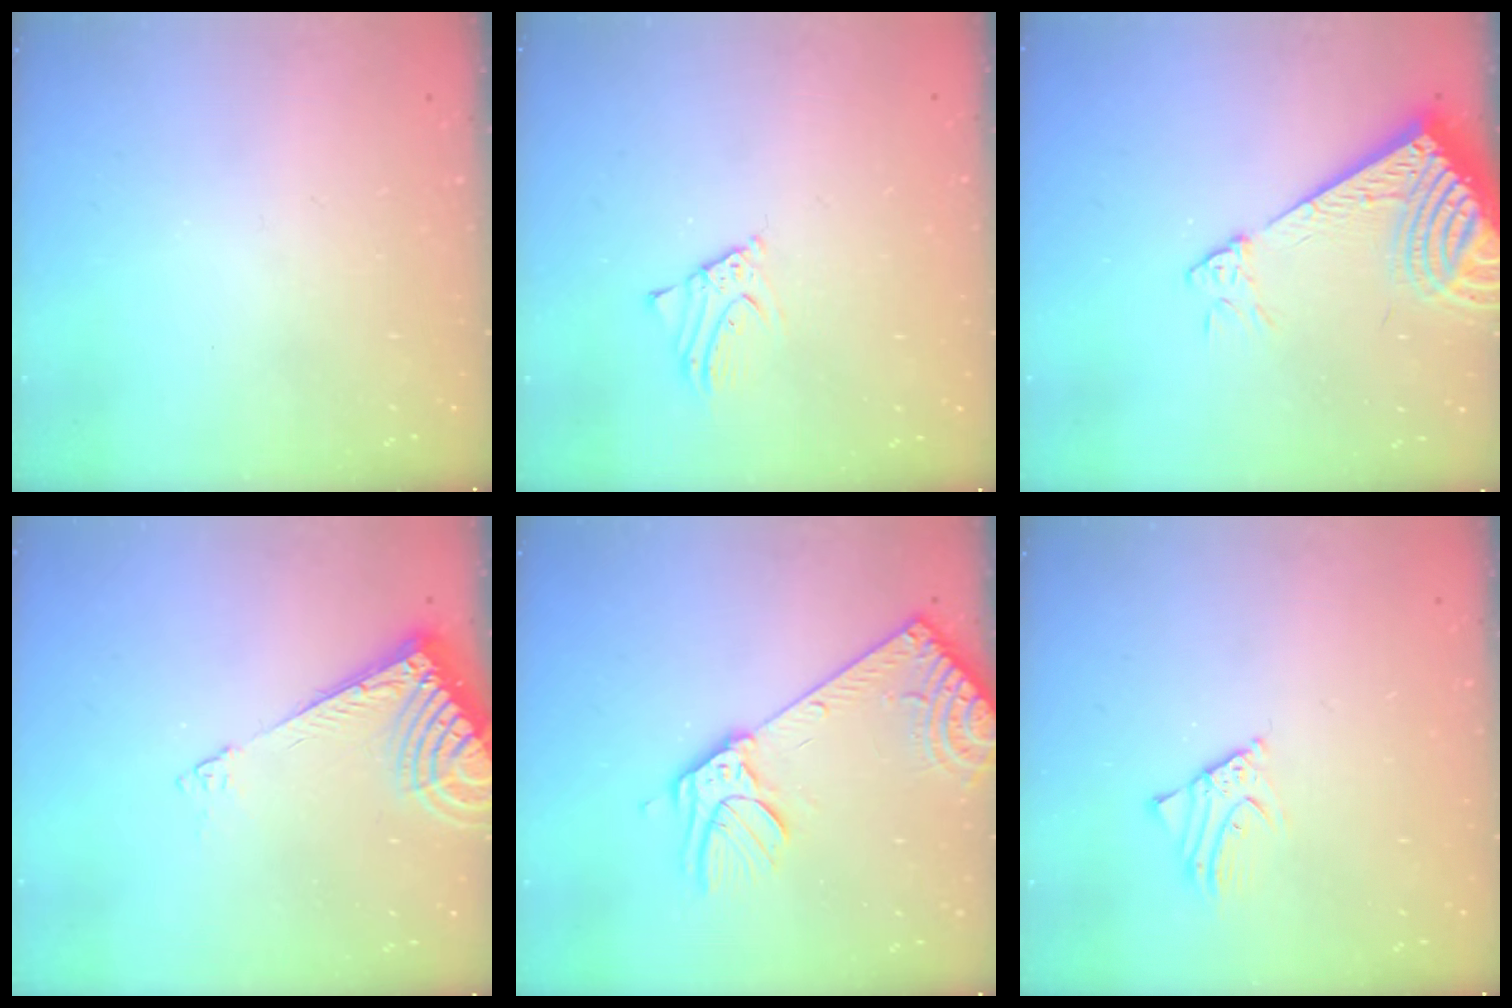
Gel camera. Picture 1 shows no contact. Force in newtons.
{"total": 2.5, "press": 2.5, "slide": 0.1}
{"total": 12.0, "press": 11.9, "slide": 1.8}
{"total": 8.4, "press": 8.3, "slide": 0.9}
{"total": 15.3, "press": 14.9, "slide": 3.5}
{"total": 3.0, "press": 3.0, "slide": 0.3}